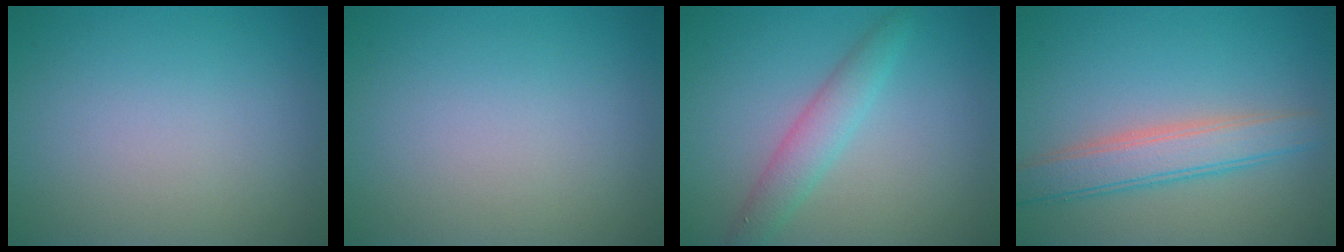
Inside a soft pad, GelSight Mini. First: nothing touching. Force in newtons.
{"total": 0.0}
{"total": 2.8, "press": 2.8, "slide": 0.0}
{"total": 4.1, "press": 4.1, "slide": 0.4}